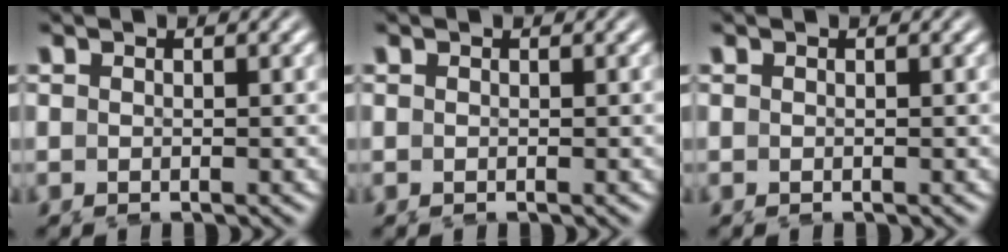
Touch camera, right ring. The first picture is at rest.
{"total": 0.0}
{"total": 0.0}